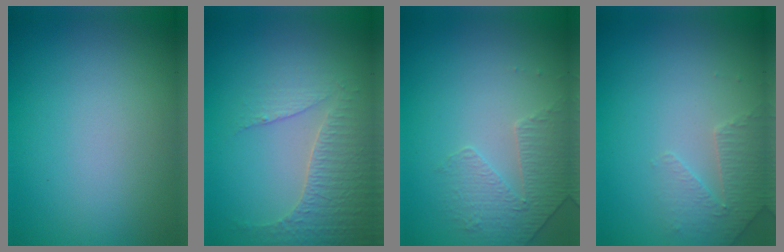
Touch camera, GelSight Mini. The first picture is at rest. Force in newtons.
{"total": 3.6, "press": 2.8, "slide": 2.3}
{"total": 1.8, "press": 1.4, "slide": 1.0}
{"total": 2.3, "press": 2.2, "slide": 0.6}